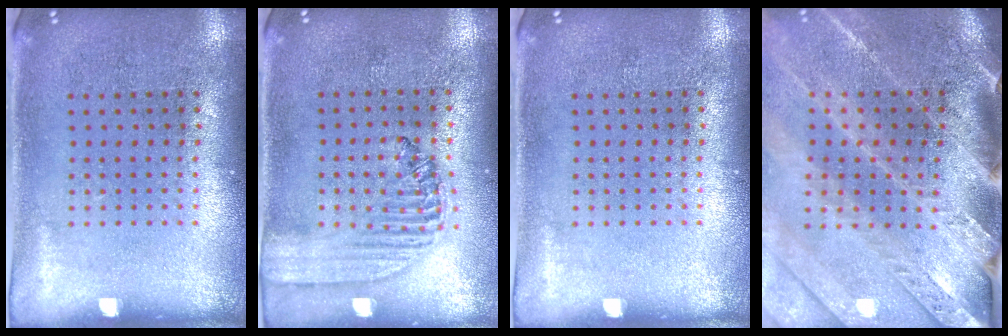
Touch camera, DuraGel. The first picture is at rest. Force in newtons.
{"total": 1.5, "press": 1.4, "slide": 0.6}
{"total": 0.0}
{"total": 3.6, "press": 3.0, "slide": 2.0}